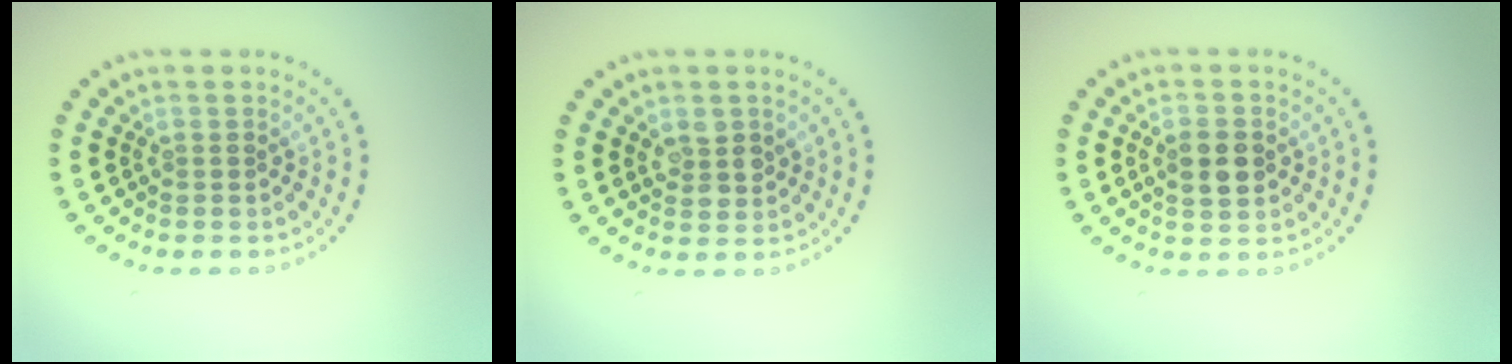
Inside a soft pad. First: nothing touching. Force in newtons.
{"total": 2.2, "press": 2.1, "slide": 0.7}
{"total": 2.8, "press": 2.8, "slide": 0.2}